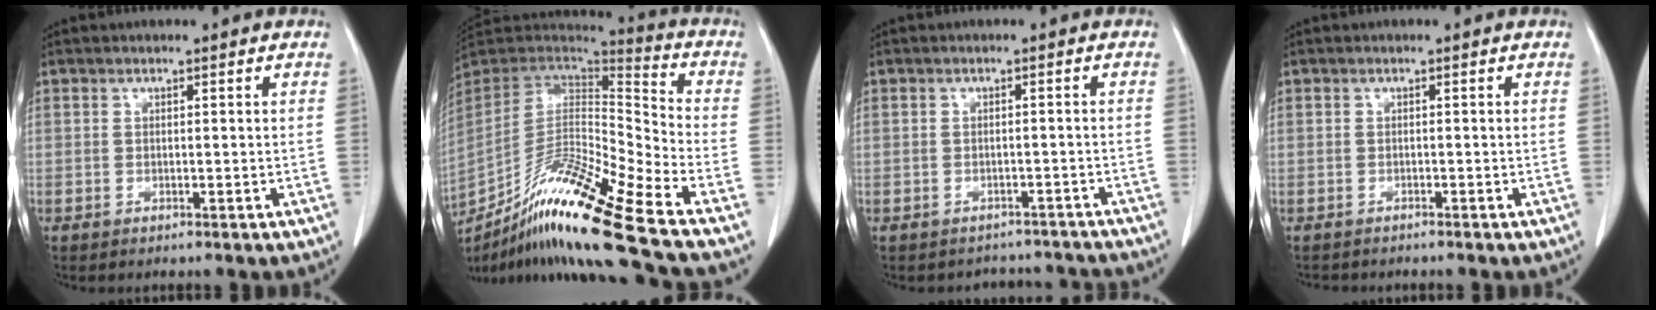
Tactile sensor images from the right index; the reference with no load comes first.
{"total": 21.5, "force": [-15.1, -0.7, 15.2], "torque": [-0.286, -0.028, -0.282]}
{"total": 5.3, "force": [-4.7, 2.5, -0.7], "torque": [0.015, 0.026, -0.051]}
{"total": 1.4, "force": [-1.3, 0.5, 0.0], "torque": [-0.008, -0.003, -0.022]}